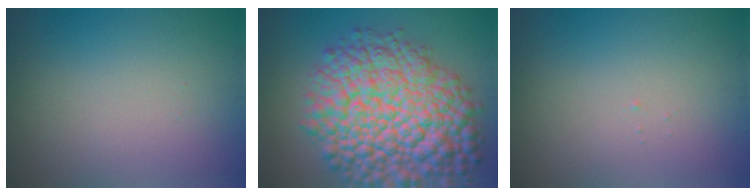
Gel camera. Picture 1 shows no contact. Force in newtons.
{"total": 13.5, "press": 13.5, "slide": 0.5}
{"total": 0.0}